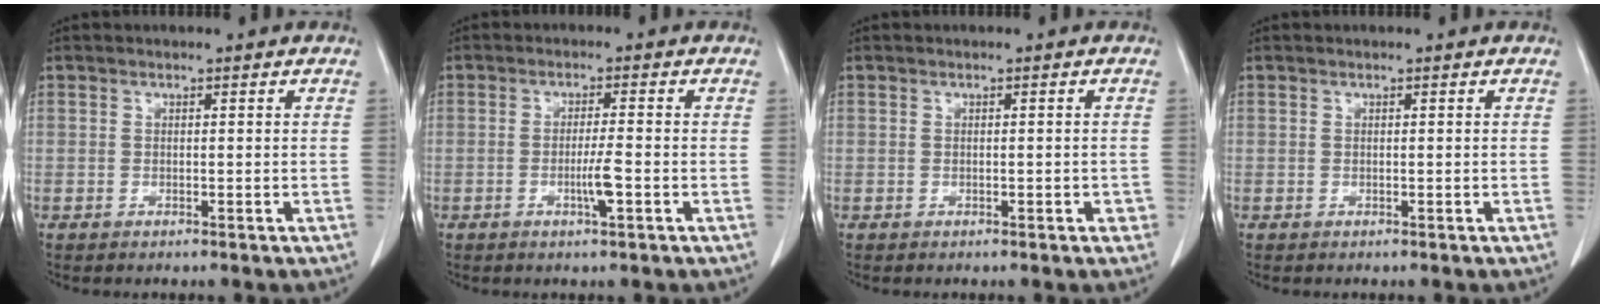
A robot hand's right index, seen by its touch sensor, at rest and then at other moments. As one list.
[{"total": 3.5, "force": [-1.2, -0.1, 3.3], "torque": [-0.061, -0.004, -0.022]}, {"total": 1.4, "force": [-0.5, 0.6, 1.1], "torque": [-0.010, 0.004, -0.004]}, {"total": 0.0}]